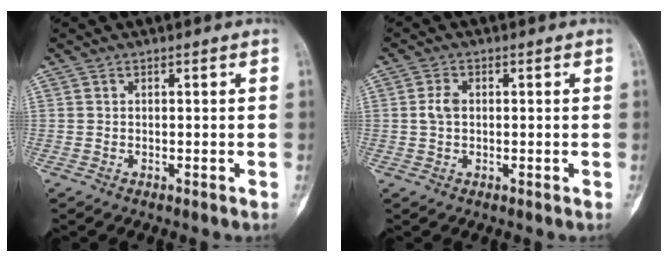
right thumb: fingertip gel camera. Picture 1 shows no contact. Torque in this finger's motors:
{"motor_torque": [-0.38, 0.37, 0.47, -0.02, 0.02]}